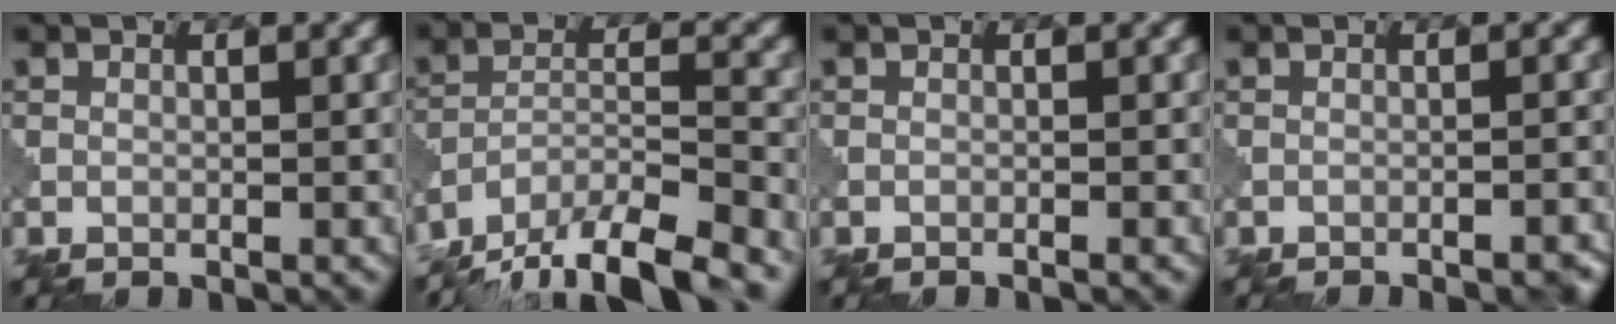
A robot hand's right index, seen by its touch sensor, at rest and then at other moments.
{"total": 11.2, "force": [-9.7, 2.8, 4.8], "torque": [-0.080, -0.012, -0.156]}
{"total": 0.6, "force": [-0.5, 0.1, 0.4], "torque": [-0.002, 0.000, -0.013]}
{"total": 3.2, "force": [-2.6, 0.8, 1.6], "torque": [-0.011, 0.013, -0.031]}